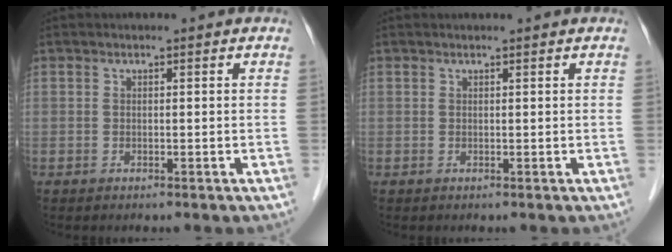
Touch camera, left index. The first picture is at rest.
{"total": 1.2, "force": [1.1, 0.0, 0.4], "torque": [-0.005, 0.015, 0.018]}